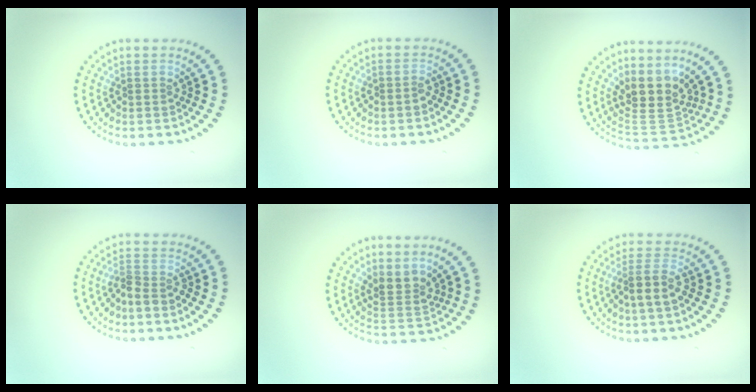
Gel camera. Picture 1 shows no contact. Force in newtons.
{"total": 0.9, "press": 0.9, "slide": 0.2}
{"total": 4.3, "press": 3.4, "slide": 2.7}
{"total": 2.0, "press": 1.4, "slide": 1.4}
{"total": 2.4, "press": 1.8, "slide": 1.7}
{"total": 2.6, "press": 2.2, "slide": 1.5}